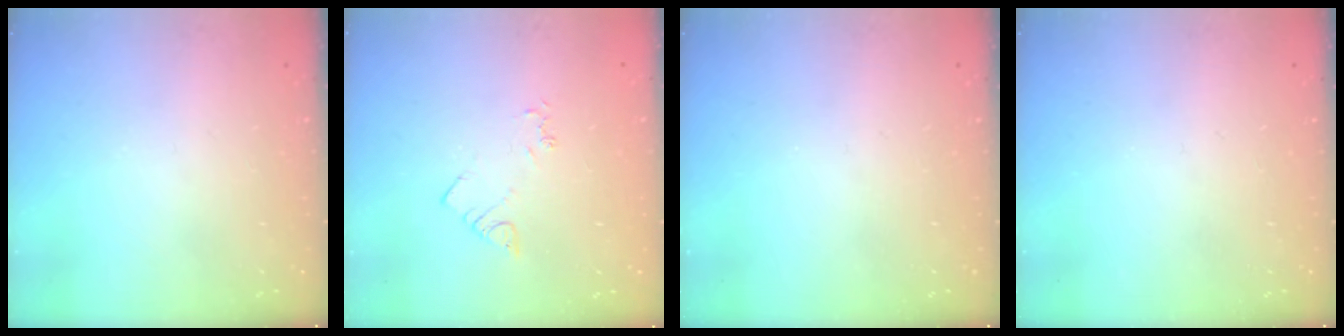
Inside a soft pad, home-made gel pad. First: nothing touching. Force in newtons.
{"total": 2.3, "press": 2.3, "slide": 0.3}
{"total": 0.0}
{"total": 0.0}